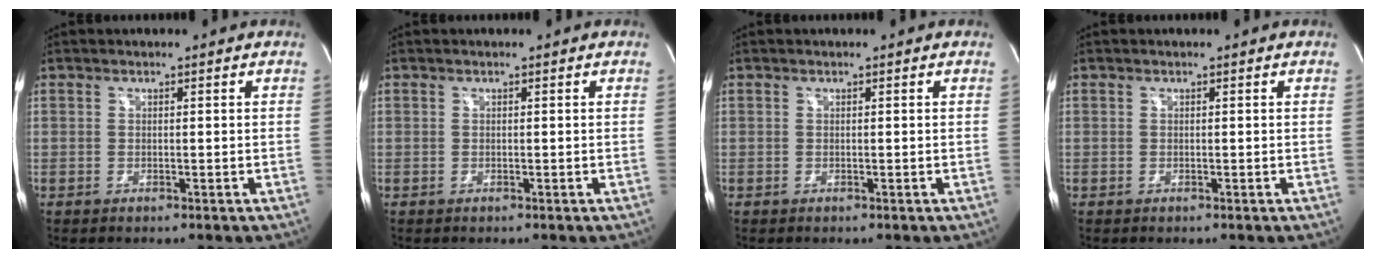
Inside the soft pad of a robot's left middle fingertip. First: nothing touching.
{"total": 0.0}
{"total": 0.0}
{"total": 0.0}